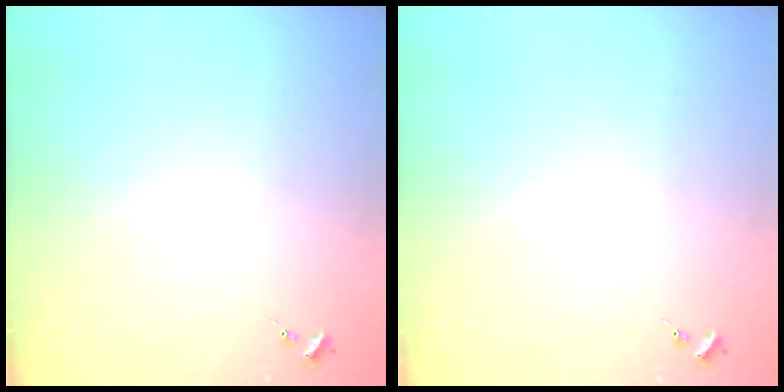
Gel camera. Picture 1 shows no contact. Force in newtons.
{"total": 0.0}